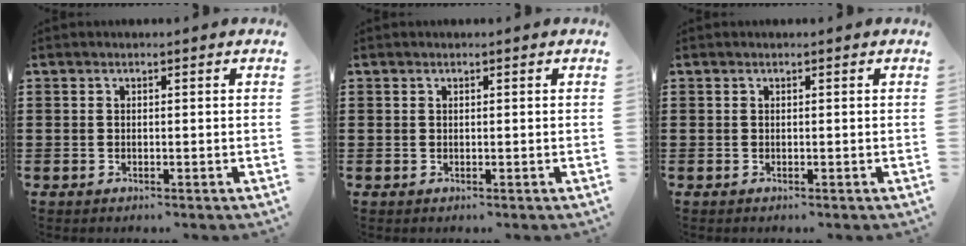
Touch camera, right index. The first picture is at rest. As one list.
[{"total": 0.0}, {"total": 0.0}]